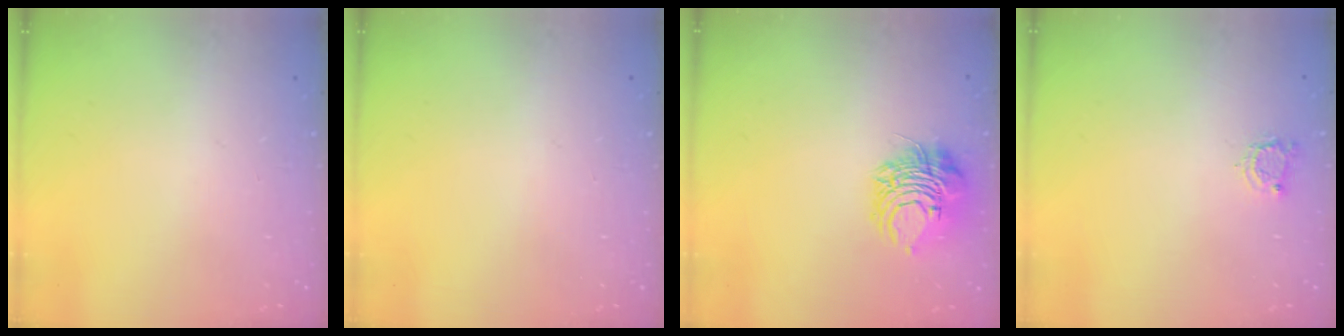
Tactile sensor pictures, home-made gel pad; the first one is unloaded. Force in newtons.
{"total": 0.0}
{"total": 10.5, "press": 10.5, "slide": 1.4}
{"total": 4.4, "press": 4.3, "slide": 0.2}